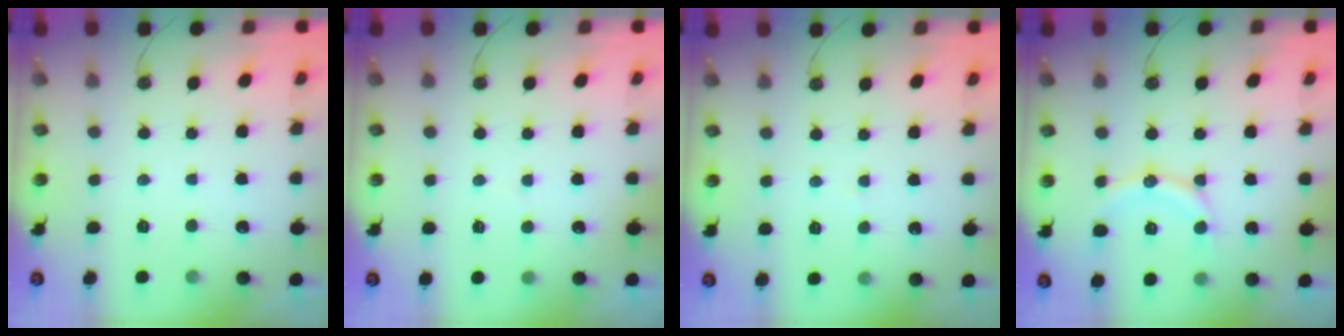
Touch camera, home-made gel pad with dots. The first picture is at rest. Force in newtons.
{"total": 2.7, "press": 2.6, "slide": 0.2}
{"total": 3.1, "press": 3.1, "slide": 0.4}
{"total": 10.6, "press": 10.6, "slide": 0.3}